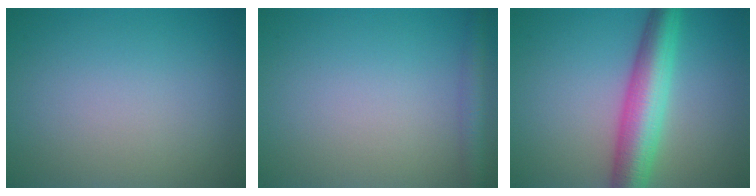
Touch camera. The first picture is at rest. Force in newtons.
{"total": 2.4, "press": 2.4, "slide": 0.1}
{"total": 6.8, "press": 6.8, "slide": 0.1}